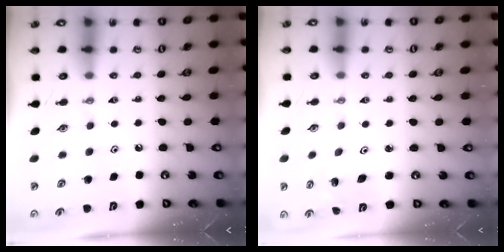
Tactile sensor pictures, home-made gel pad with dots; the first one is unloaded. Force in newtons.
{"total": 2.7, "press": 2.7, "slide": 0.3}